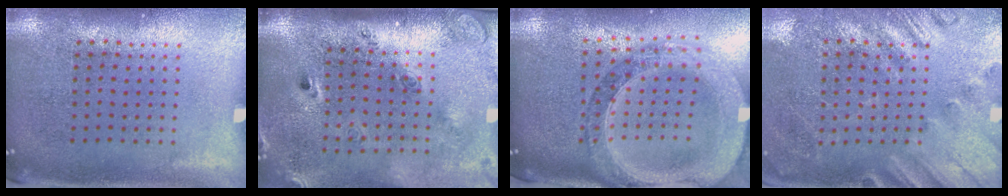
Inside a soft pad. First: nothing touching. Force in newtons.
{"total": 2.8, "press": 2.0, "slide": 1.9}
{"total": 2.2, "press": 2.0, "slide": 0.9}
{"total": 2.4, "press": 2.0, "slide": 1.4}